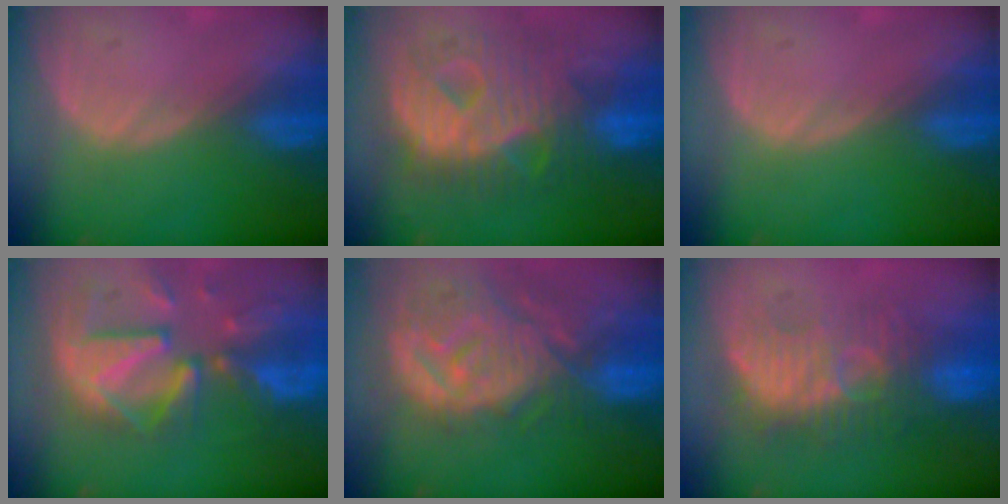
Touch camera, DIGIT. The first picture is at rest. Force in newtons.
{"total": 12.4, "press": 12.4, "slide": 1.4}
{"total": 0.0}
{"total": 12.1, "press": 10.4, "slide": 6.1}
{"total": 12.5, "press": 11.1, "slide": 5.7}
{"total": 9.5, "press": 9.2, "slide": 2.1}